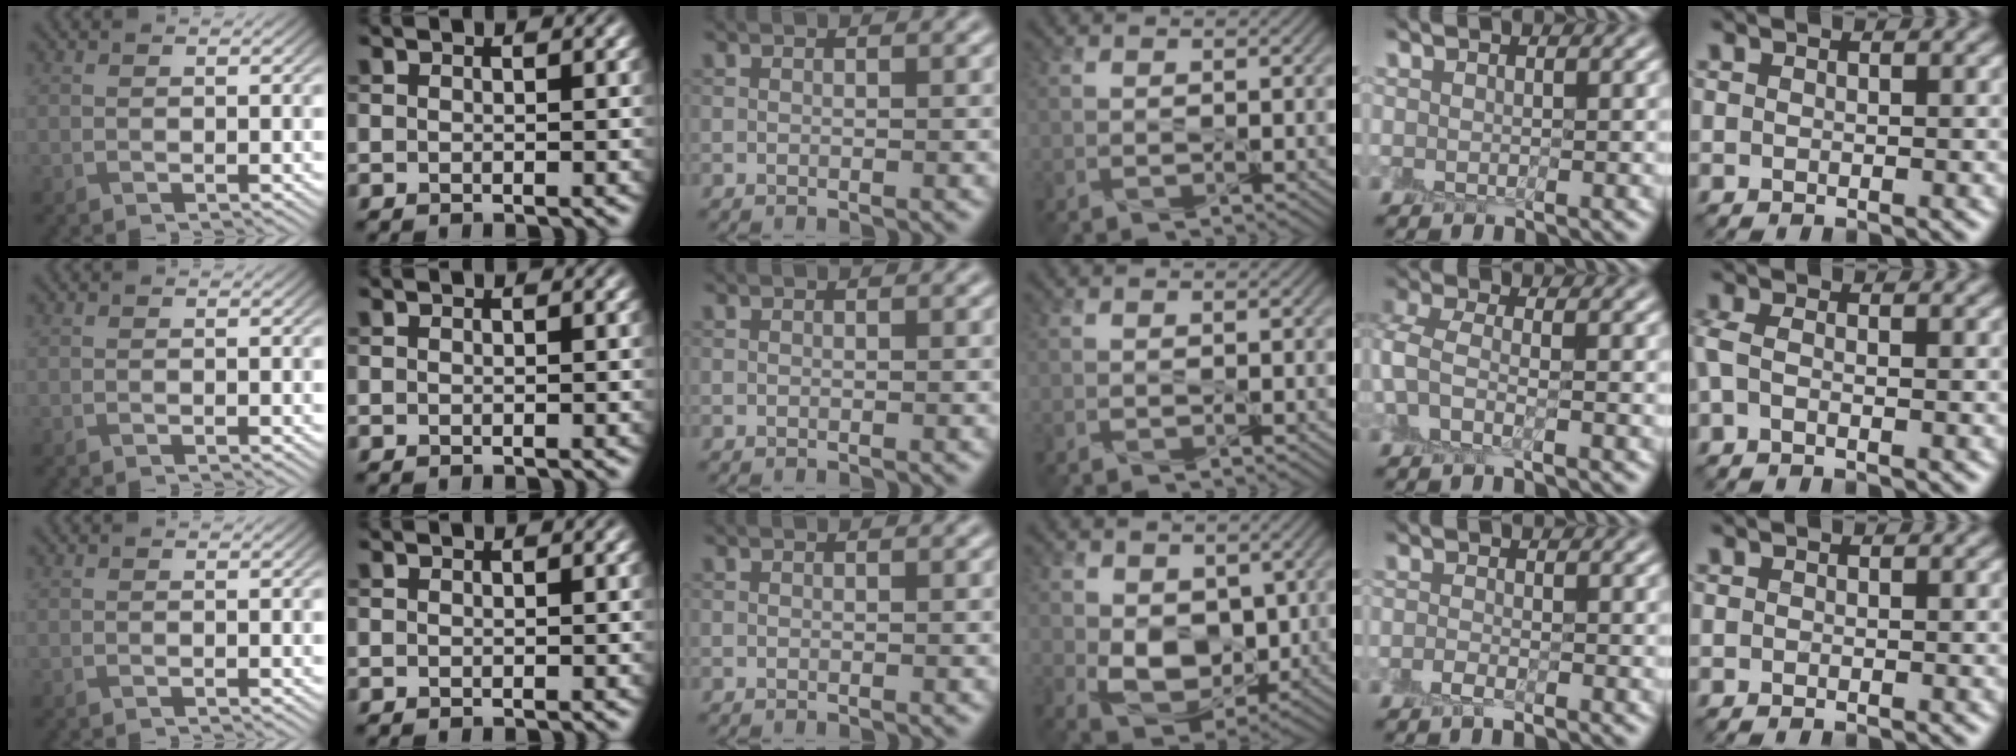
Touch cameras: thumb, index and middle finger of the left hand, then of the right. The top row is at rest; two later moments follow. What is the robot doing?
{"motion": "peel", "object": "small bumper sticker"}